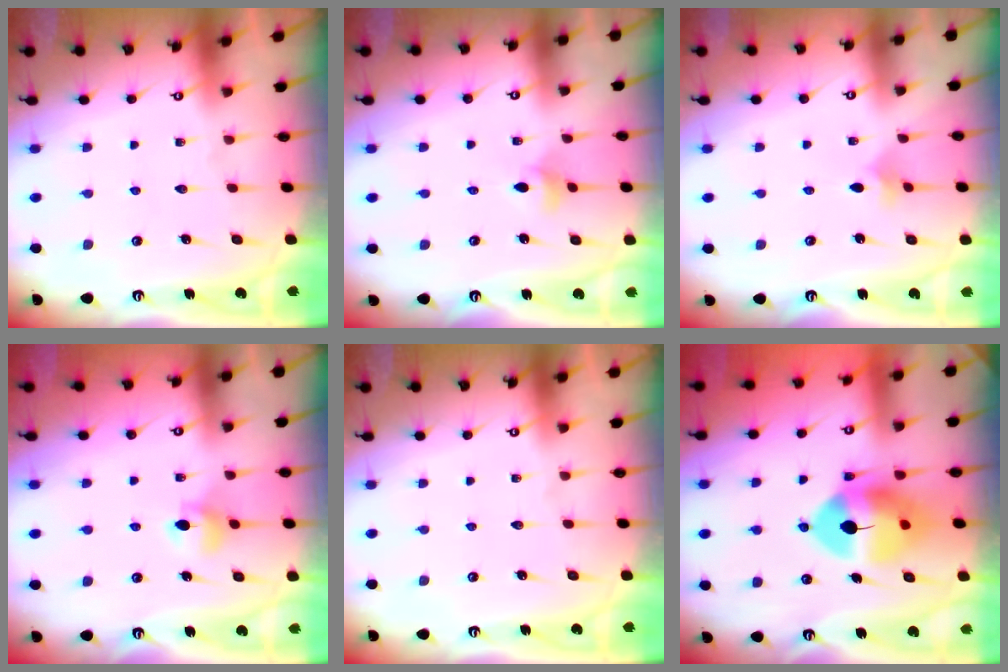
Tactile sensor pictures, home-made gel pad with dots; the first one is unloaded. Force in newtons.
{"total": 4.3, "press": 4.2, "slide": 0.9}
{"total": 3.0, "press": 2.9, "slide": 0.8}
{"total": 5.9, "press": 5.8, "slide": 0.6}
{"total": 0.0}
{"total": 12.3, "press": 12.1, "slide": 2.2}